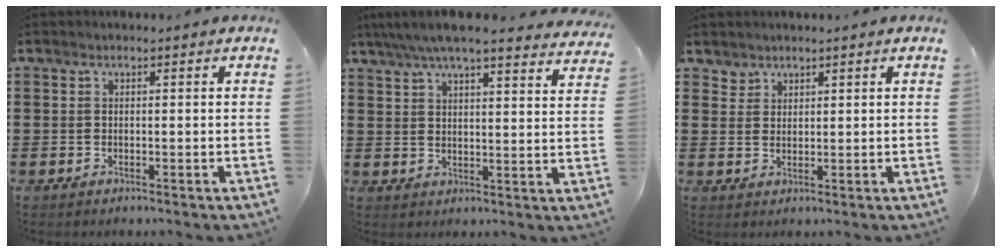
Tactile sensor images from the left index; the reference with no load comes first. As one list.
[{"total": 5.9, "force": [5.3, 0.0, 2.6], "torque": [-0.067, -0.021, 0.092]}, {"total": 1.9, "force": [1.7, 0.9, -0.1], "torque": [-0.003, 0.002, 0.035]}]